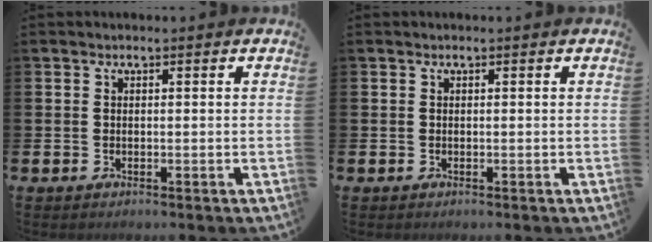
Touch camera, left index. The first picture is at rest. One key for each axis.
{"total": 0.0}